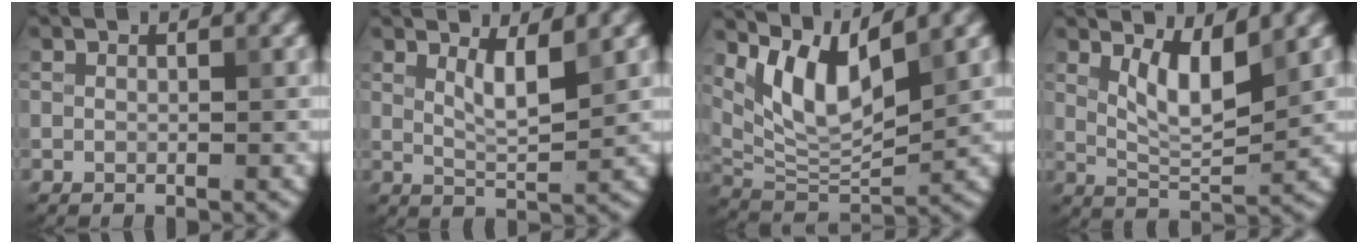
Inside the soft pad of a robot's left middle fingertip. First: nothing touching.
{"total": 2.7, "force": [1.4, 0.6, 2.3], "torque": [-0.043, -0.010, 0.028]}
{"total": 6.9, "force": [3.7, 2.4, 5.3], "torque": [-0.103, -0.014, 0.075]}
{"total": 4.2, "force": [1.9, 1.2, 3.5], "torque": [-0.072, -0.011, 0.039]}